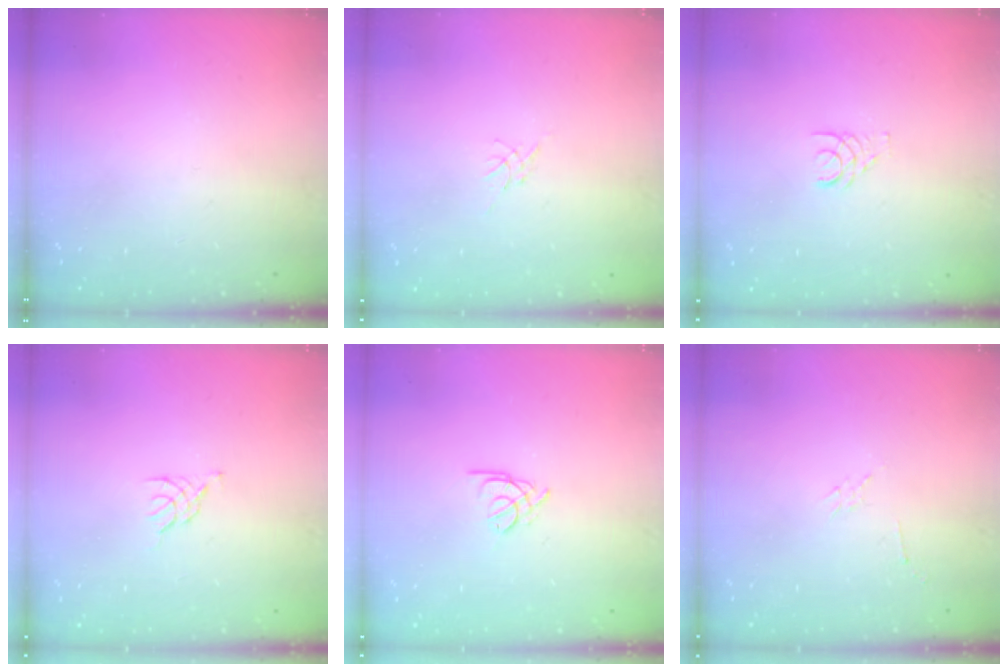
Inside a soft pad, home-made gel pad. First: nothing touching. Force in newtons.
{"total": 0.0}
{"total": 1.7, "press": 1.7, "slide": 0.2}
{"total": 0.8, "press": 0.7, "slide": 0.3}
{"total": 2.7, "press": 2.6, "slide": 0.5}
{"total": 2.3, "press": 2.3, "slide": 0.4}